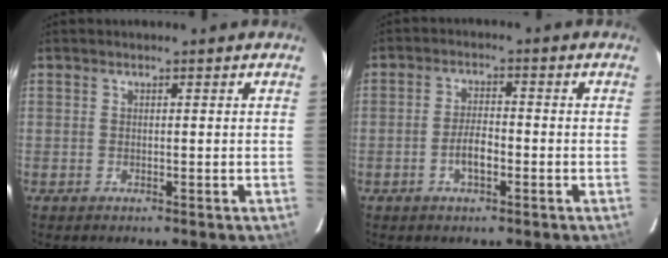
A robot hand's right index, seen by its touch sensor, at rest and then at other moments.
{"total": 4.0, "force": [-1.7, 1.5, 3.3], "torque": [-0.068, 0.005, -0.030]}